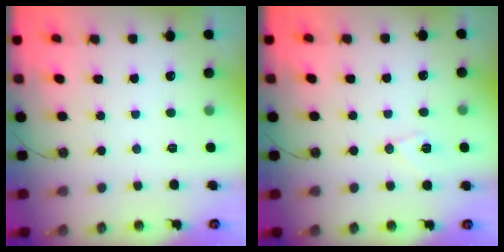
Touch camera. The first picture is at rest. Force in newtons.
{"total": 7.3, "press": 7.2, "slide": 1.0}